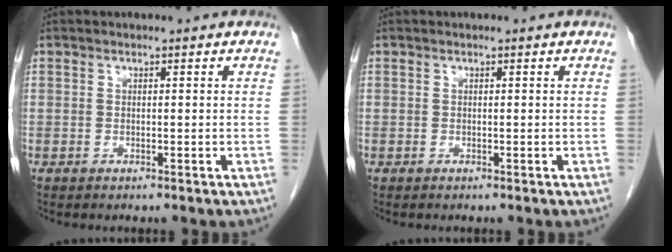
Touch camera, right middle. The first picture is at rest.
{"total": 0.0}